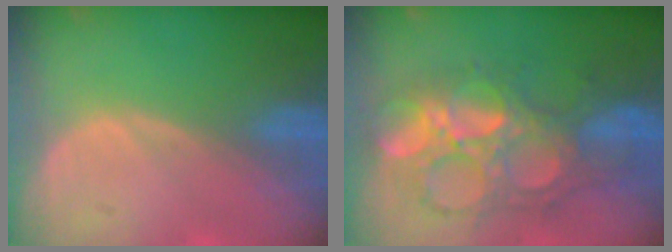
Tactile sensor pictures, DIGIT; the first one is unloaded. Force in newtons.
{"total": 10.2, "press": 10.1, "slide": 0.7}